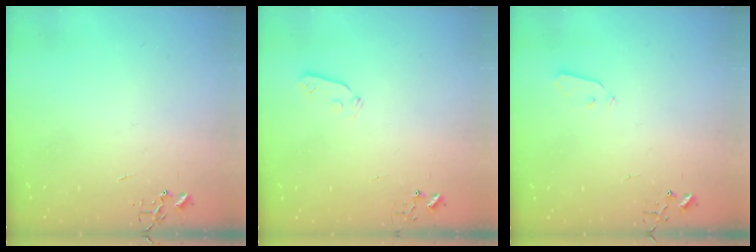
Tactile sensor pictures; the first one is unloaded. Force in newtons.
{"total": 3.7, "press": 3.7, "slide": 0.4}
{"total": 3.7, "press": 3.7, "slide": 0.1}